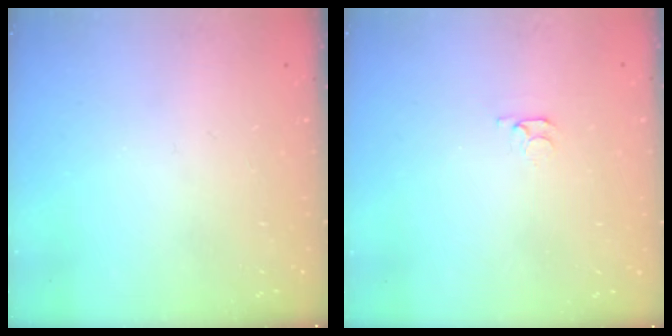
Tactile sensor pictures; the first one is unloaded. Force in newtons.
{"total": 3.4, "press": 3.3, "slide": 0.4}